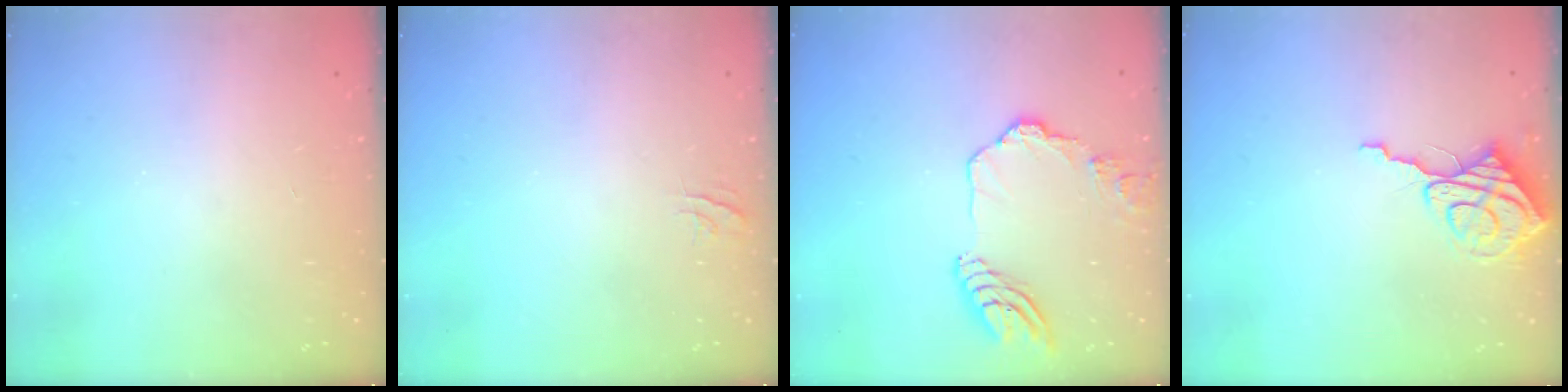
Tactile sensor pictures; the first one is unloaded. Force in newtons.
{"total": 3.7, "press": 3.7, "slide": 0.3}
{"total": 13.8, "press": 13.7, "slide": 1.8}
{"total": 11.4, "press": 11.3, "slide": 1.1}